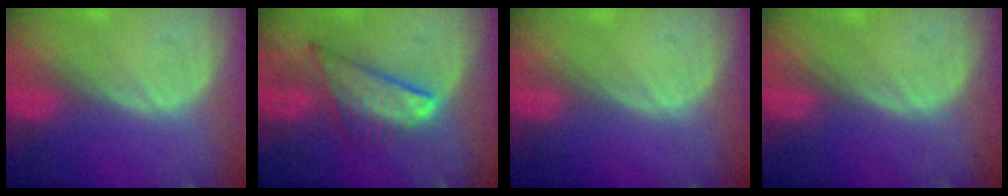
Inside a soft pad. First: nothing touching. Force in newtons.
{"total": 7.9, "press": 6.7, "slide": 4.3}
{"total": 0.0}
{"total": 0.0}